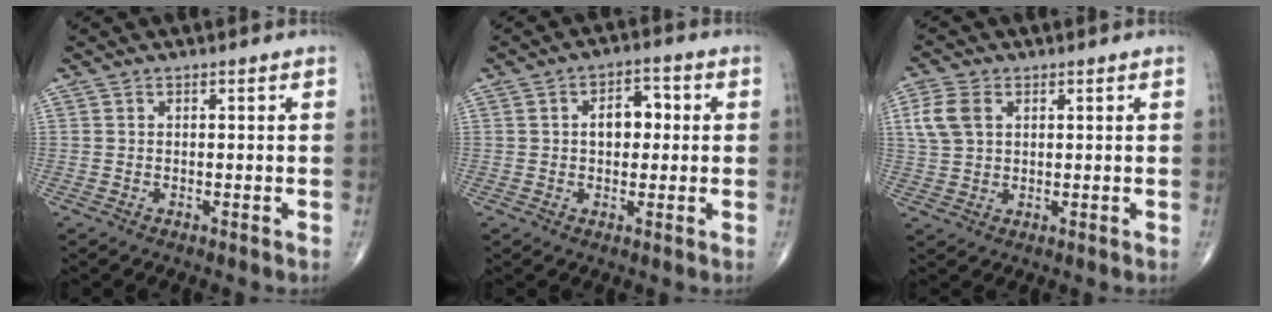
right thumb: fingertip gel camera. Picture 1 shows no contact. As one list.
[{"total": 6.1, "force": [0.6, 4.0, 4.5], "torque": [-0.052, 0.015, 0.002]}, {"total": 6.1, "force": [1.9, 4.2, 4.0], "torque": [-0.084, 0.005, 0.038]}]